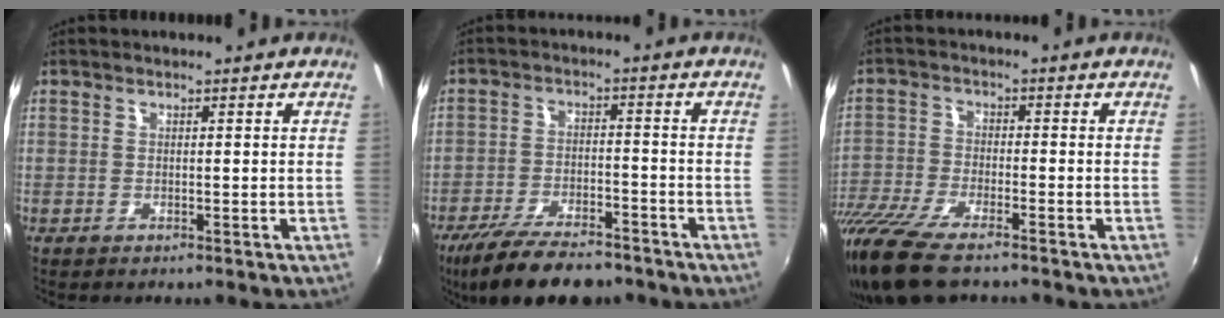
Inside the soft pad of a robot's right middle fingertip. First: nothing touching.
{"total": 14.3, "force": [-11.3, 4.7, 7.4], "torque": [-0.158, -0.025, -0.187]}
{"total": 14.4, "force": [-11.0, 3.8, 8.4], "torque": [-0.199, -0.048, -0.213]}